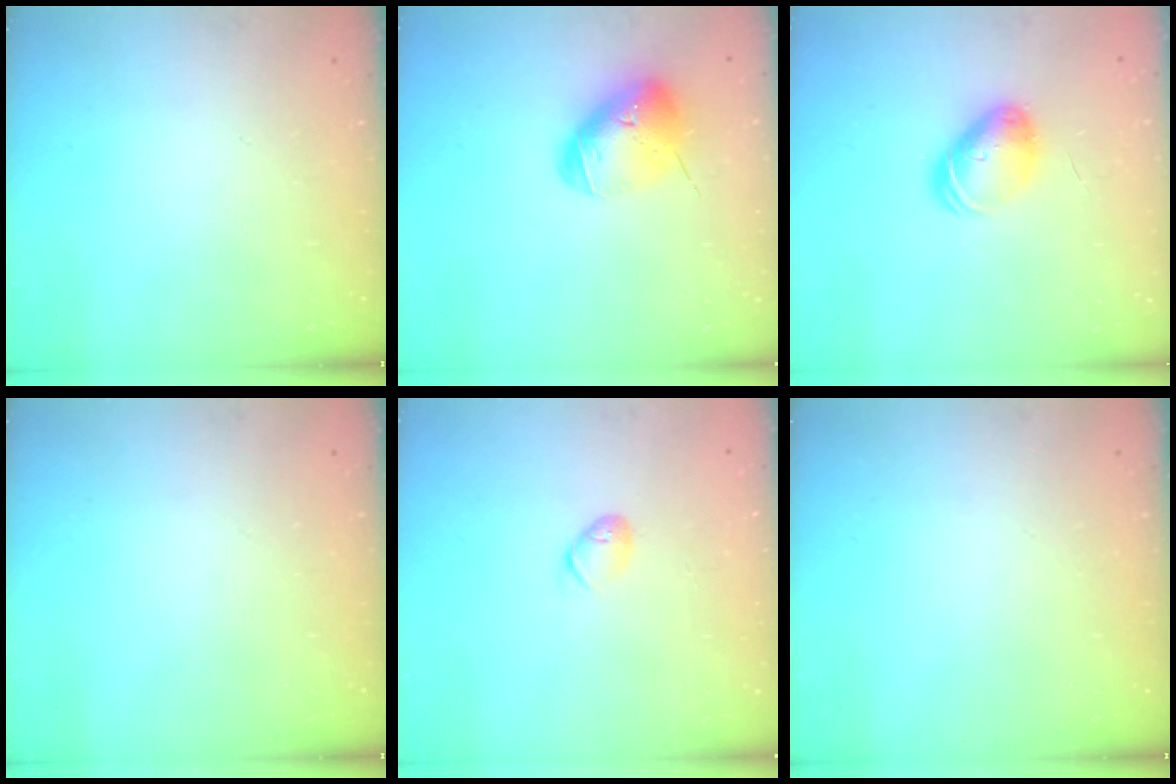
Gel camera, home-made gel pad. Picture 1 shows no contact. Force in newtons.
{"total": 15.7, "press": 15.5, "slide": 2.5}
{"total": 8.1, "press": 8.1, "slide": 0.7}
{"total": 0.0}
{"total": 6.3, "press": 6.2, "slide": 1.2}
{"total": 0.0}